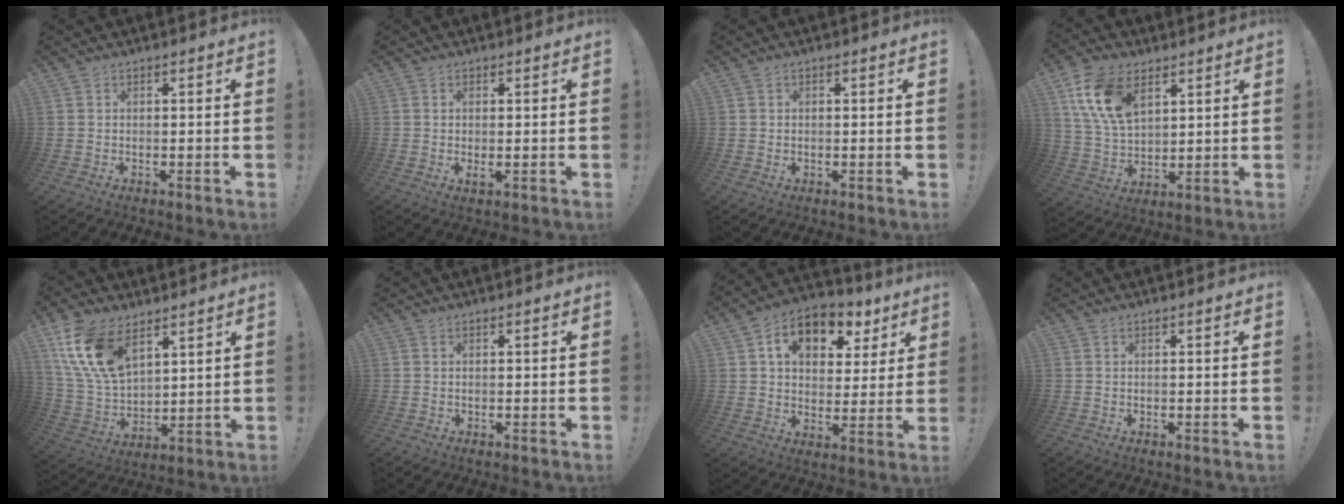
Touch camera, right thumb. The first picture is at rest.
{"total": 1.6, "force": [0.2, 0.2, 1.6], "torque": [-0.024, -0.004, 0.005]}
{"total": 0.0}
{"total": 15.5, "force": [7.4, 9.4, 9.9], "torque": [-0.190, -0.018, 0.140]}
{"total": 16.5, "force": [9.1, 9.4, 10.1], "torque": [-0.219, -0.043, 0.172]}
{"total": 0.0}
{"total": 12.2, "force": [6.3, 8.2, 6.6], "torque": [-0.097, -0.028, 0.115]}
{"total": 0.0}